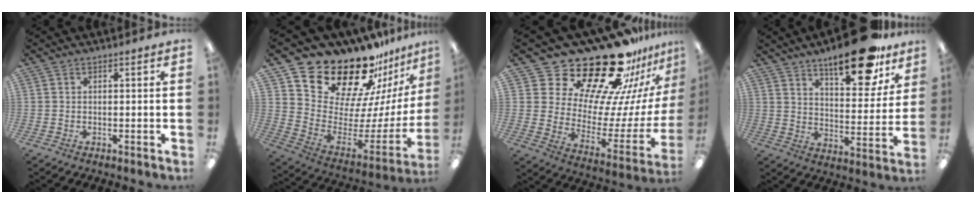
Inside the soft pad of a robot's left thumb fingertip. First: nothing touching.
{"total": 23.3, "force": [19.5, 9.6, 8.4], "torque": [-0.133, -0.154, 0.351]}
{"total": 29.1, "force": [23.2, 11.7, 13.2], "torque": [-0.195, -0.182, 0.412]}
{"total": 18.4, "force": [13.5, 6.5, 10.8], "torque": [-0.148, -0.080, 0.220]}